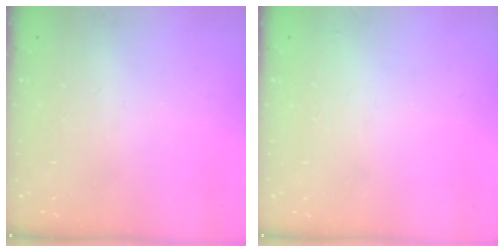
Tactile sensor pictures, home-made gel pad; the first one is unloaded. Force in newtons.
{"total": 2.9, "press": 2.9, "slide": 0.1}